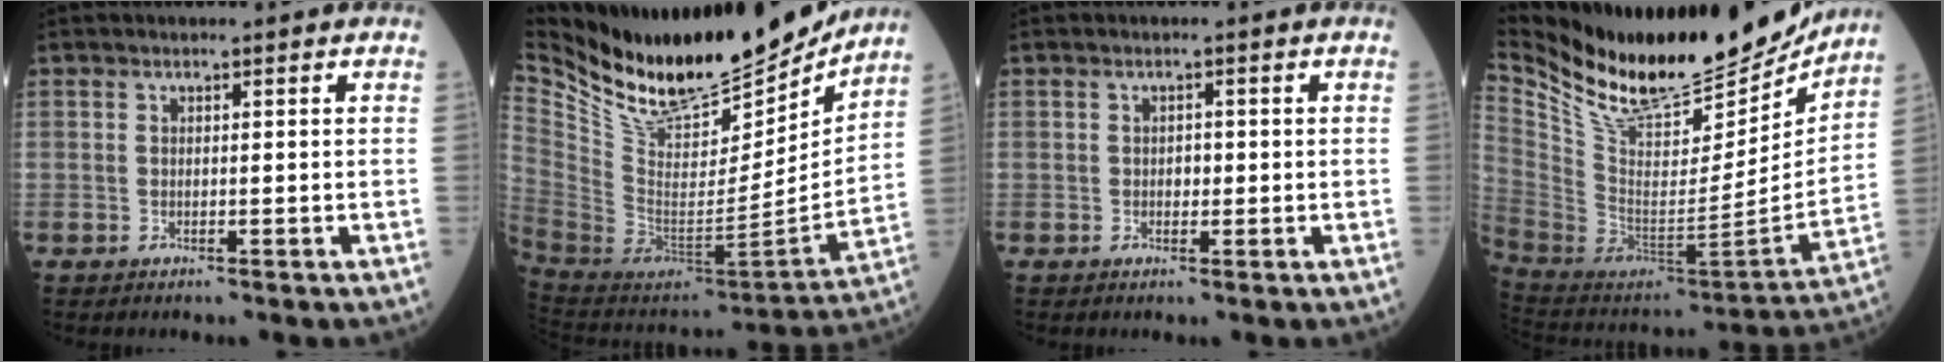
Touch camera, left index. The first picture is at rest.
{"total": 25.6, "force": [21.5, 7.0, 11.9], "torque": [-0.222, -0.040, 0.358]}
{"total": 1.3, "force": [-0.1, 0.9, 0.9], "torque": [-0.013, 0.003, -0.001]}
{"total": 29.1, "force": [24.7, 7.6, 13.4], "torque": [-0.260, -0.040, 0.392]}